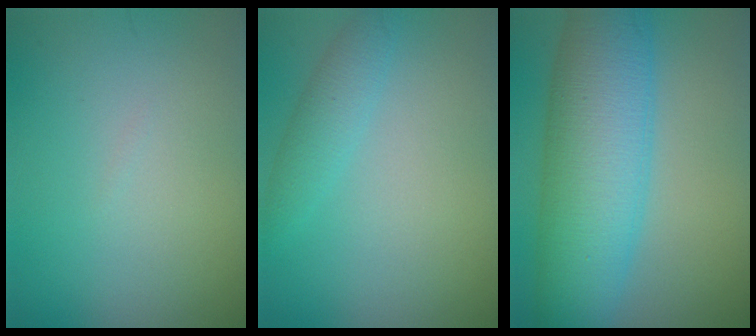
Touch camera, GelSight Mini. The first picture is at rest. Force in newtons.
{"total": 2.3, "press": 2.3, "slide": 0.1}
{"total": 10.3, "press": 10.3, "slide": 0.1}